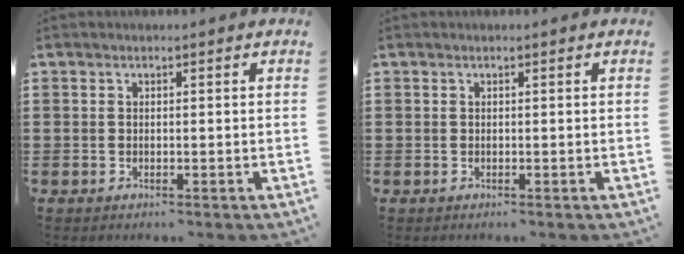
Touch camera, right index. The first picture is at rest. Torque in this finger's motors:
{"motor_torque": [0.00, 0.00, 0.00, 0.00]}